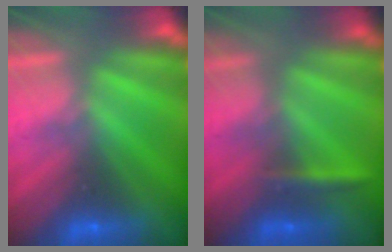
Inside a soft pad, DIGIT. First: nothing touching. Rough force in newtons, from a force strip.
{"total": 2.3}